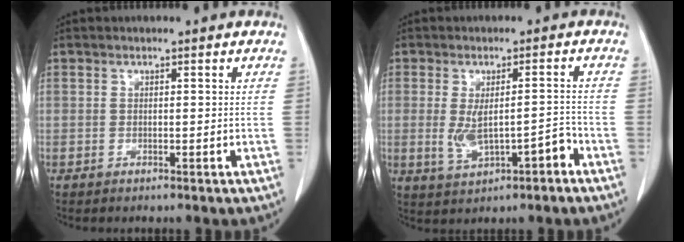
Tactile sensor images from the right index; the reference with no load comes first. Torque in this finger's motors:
{"motor_torque": [0.22, -0.03, 0.13, 0.06]}